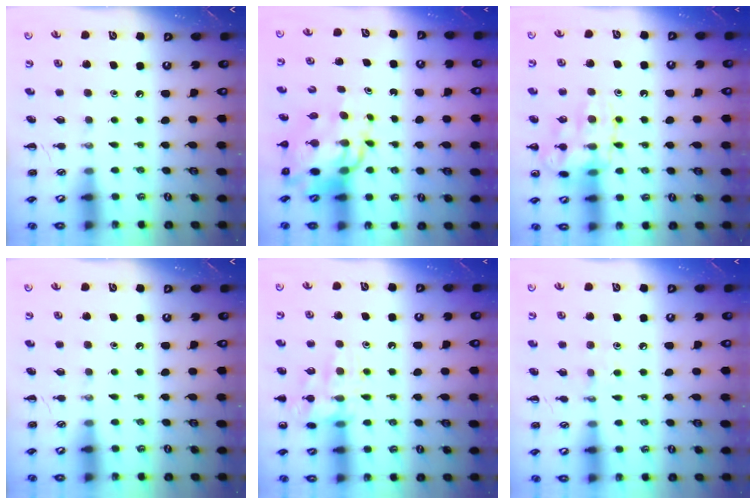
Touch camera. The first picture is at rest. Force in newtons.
{"total": 13.2, "press": 12.5, "slide": 4.2}
{"total": 14.6, "press": 14.6, "slide": 1.1}
{"total": 0.0}
{"total": 13.3, "press": 13.3, "slide": 1.1}
{"total": 4.9, "press": 4.7, "slide": 1.4}